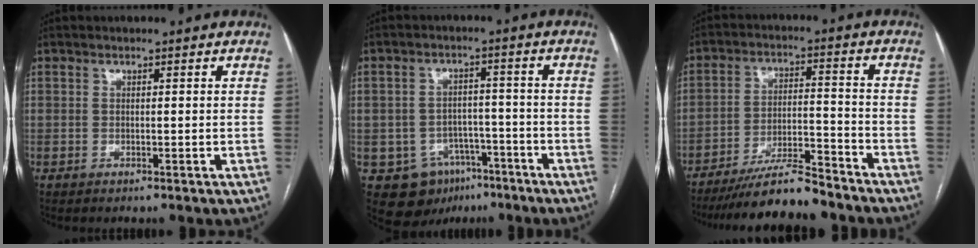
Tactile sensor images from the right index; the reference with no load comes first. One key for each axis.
{"total": 9.8, "fx": -5.1, "fy": 7.7, "fz": 3.2, "tx": -0.049, "ty": 0.020, "tz": -0.067}
{"total": 11.3, "fx": -10.1, "fy": 1.1, "fz": 5.0, "tx": -0.078, "ty": 0.001, "tz": -0.172}